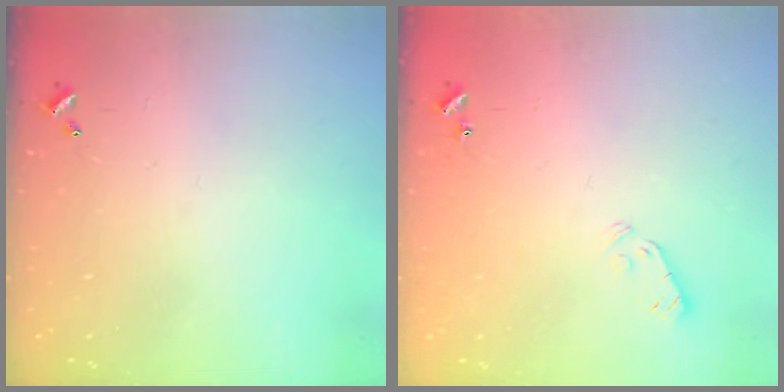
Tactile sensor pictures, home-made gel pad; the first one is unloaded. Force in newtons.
{"total": 4.1, "press": 4.1, "slide": 0.6}